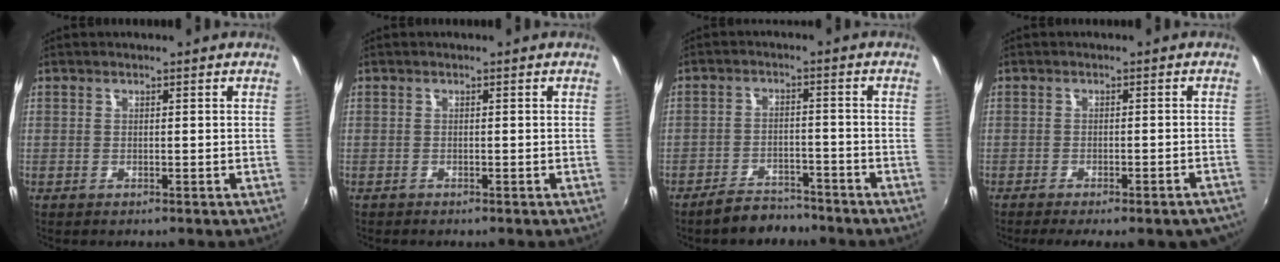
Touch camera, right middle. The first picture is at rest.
{"total": 0.7, "force": [-0.6, 0.3, 0.1], "torque": [-0.005, -0.003, -0.011]}
{"total": 6.2, "force": [-5.5, 2.2, 1.7], "torque": [-0.050, 0.008, -0.082]}
{"total": 10.5, "force": [-8.9, 1.8, 5.3], "torque": [-0.090, -0.024, -0.108]}